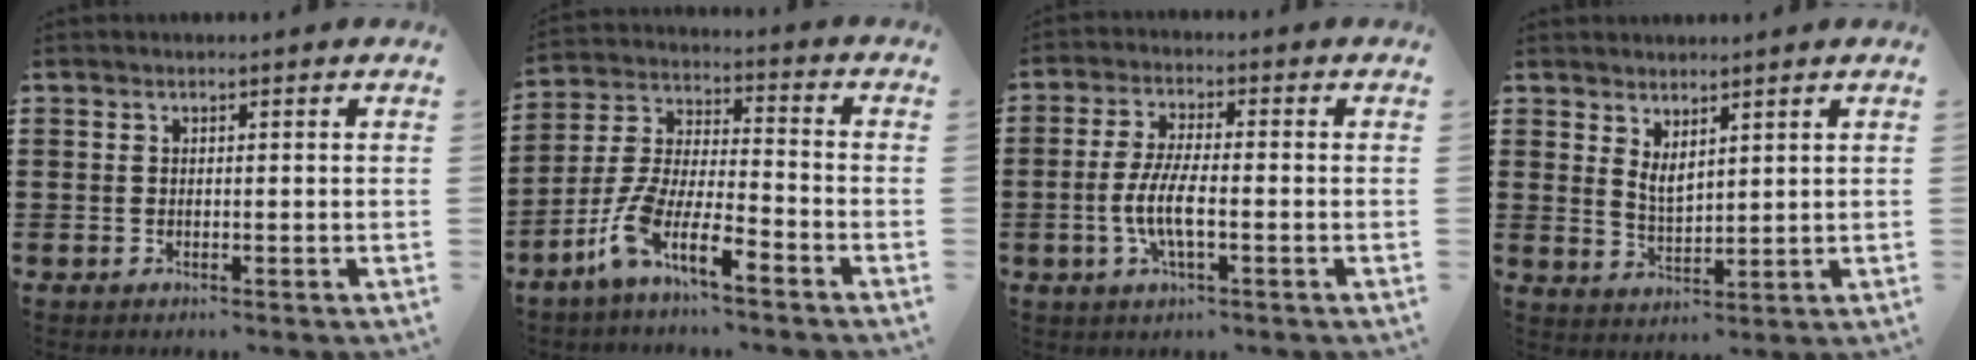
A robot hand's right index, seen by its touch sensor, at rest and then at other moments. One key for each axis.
{"total": 8.9, "fx": -6.2, "fy": 1.7, "fz": 6.2, "tx": -0.161, "ty": -0.020, "tz": -0.130}
{"total": 6.2, "fx": -1.8, "fy": 1.6, "fz": 5.8, "tx": -0.132, "ty": -0.009, "tz": -0.042}
{"total": 2.9, "fx": 2.1, "fy": 1.1, "fz": 1.7, "tx": -0.038, "ty": 0.002, "tz": 0.038}